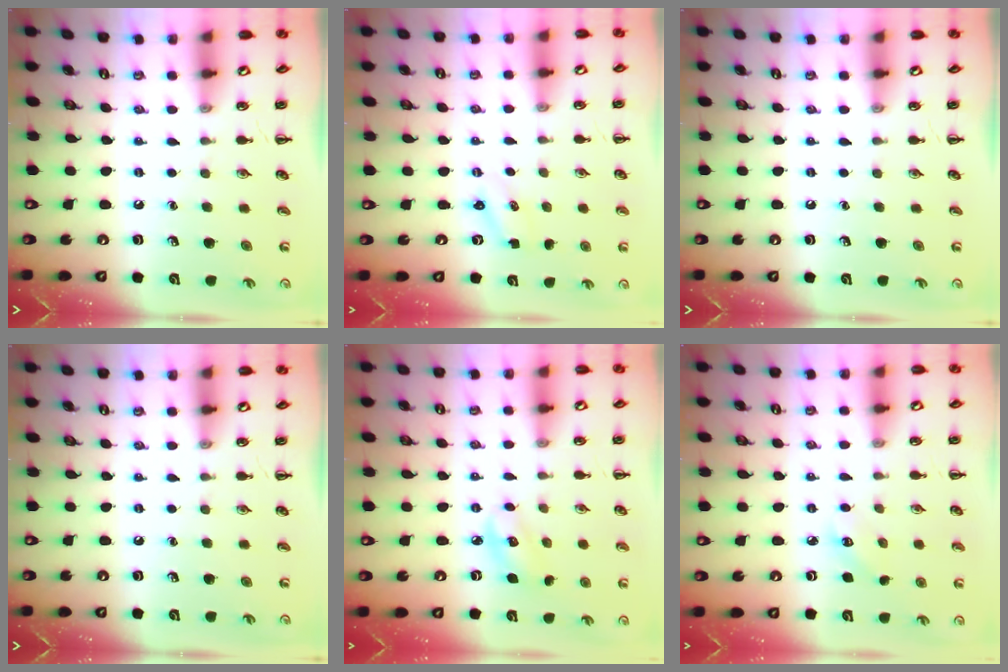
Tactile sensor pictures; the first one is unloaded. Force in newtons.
{"total": 1.2, "press": 1.2, "slide": 0.4}
{"total": 0.0}
{"total": 0.0}
{"total": 4.9, "press": 4.9, "slide": 0.6}
{"total": 3.6, "press": 3.5, "slide": 0.9}